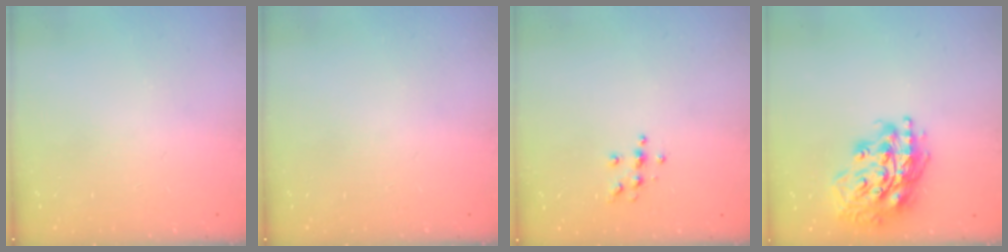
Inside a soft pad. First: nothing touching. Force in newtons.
{"total": 0.0}
{"total": 3.9, "press": 3.9, "slide": 0.6}
{"total": 18.0, "press": 17.9, "slide": 2.1}